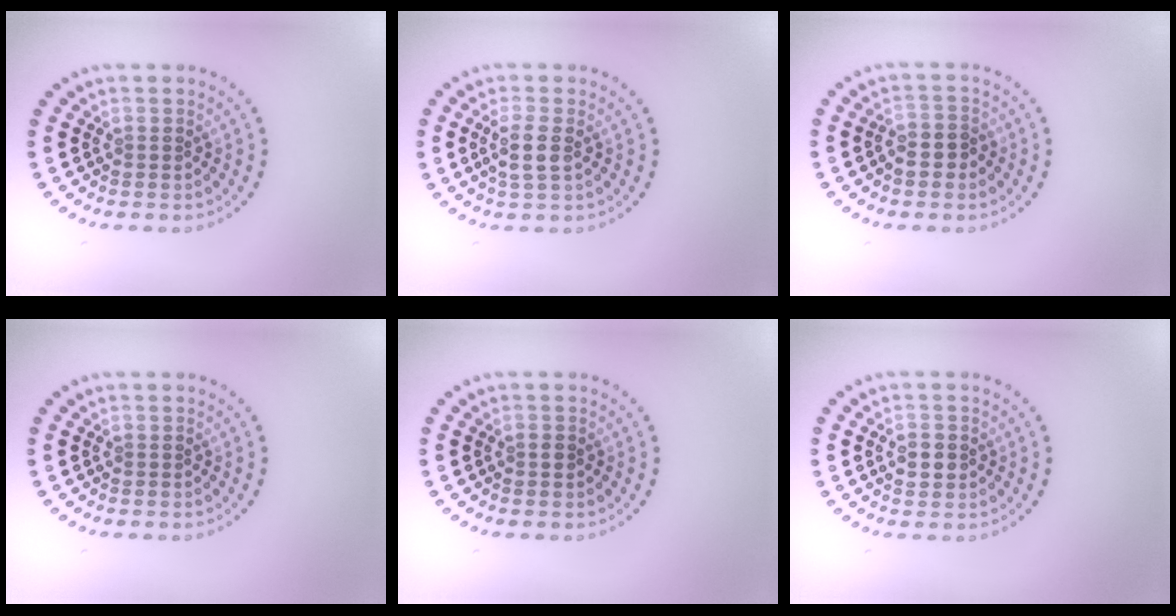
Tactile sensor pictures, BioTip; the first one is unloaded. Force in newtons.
{"total": 2.3, "press": 2.1, "slide": 1.1}
{"total": 2.1, "press": 2.0, "slide": 0.6}
{"total": 0.0}
{"total": 0.7, "press": 0.7, "slide": 0.1}
{"total": 2.3, "press": 2.3, "slide": 0.1}